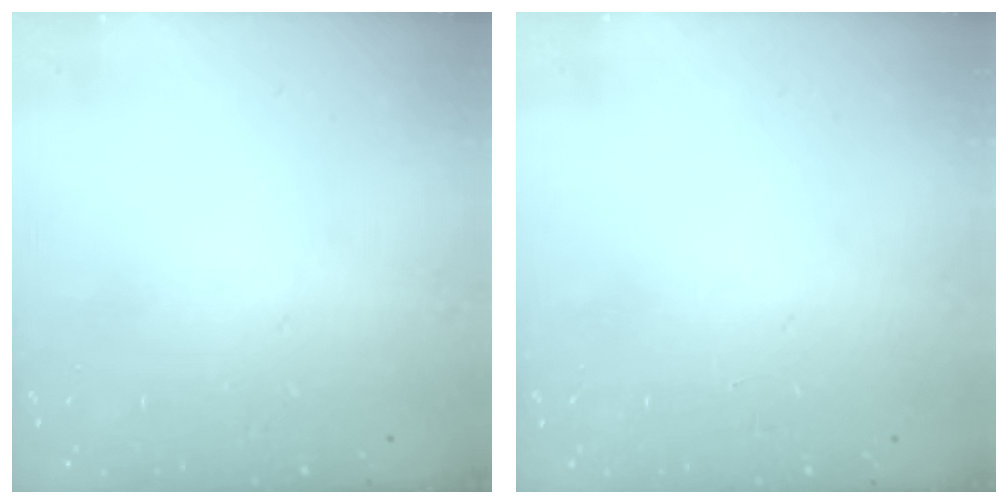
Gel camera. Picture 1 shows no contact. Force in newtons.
{"total": 0.0}